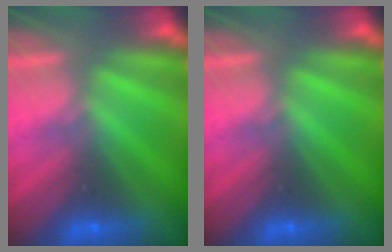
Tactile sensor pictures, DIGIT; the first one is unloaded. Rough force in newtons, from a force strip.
{"total": 0.0}